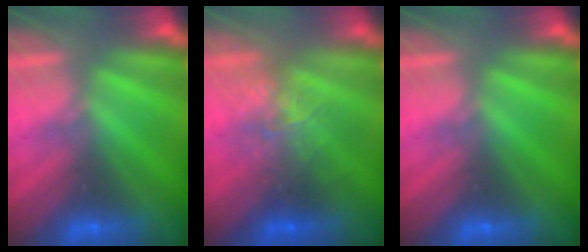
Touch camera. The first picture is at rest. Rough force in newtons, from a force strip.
{"total": 2.4}
{"total": 0.0}